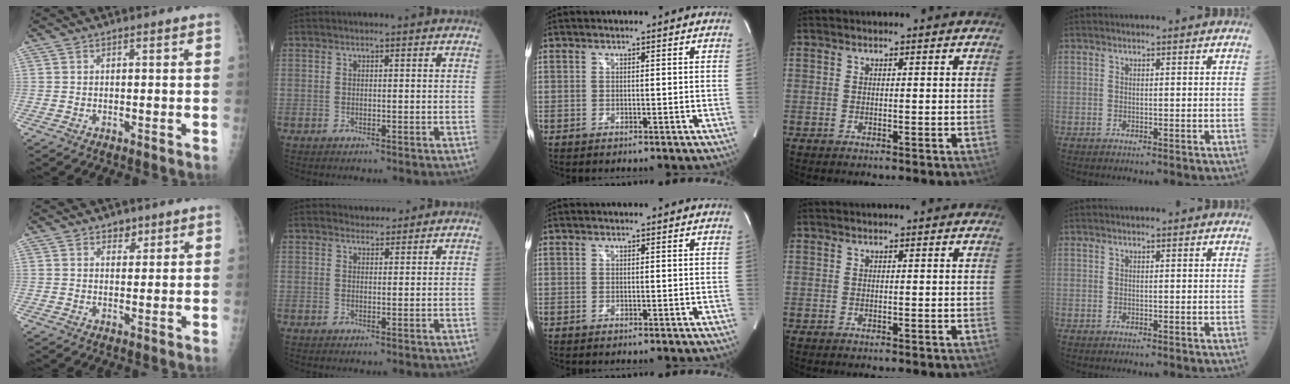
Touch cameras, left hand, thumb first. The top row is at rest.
{"thumb": {"total": 2.4, "force": [1.6, 1.6, 0.8], "torque": [0.009, -0.009, 0.022]}, "index": {"total": 2.1, "force": [1.9, 0.8, 0.0], "torque": [-0.001, 0.005, 0.028]}}